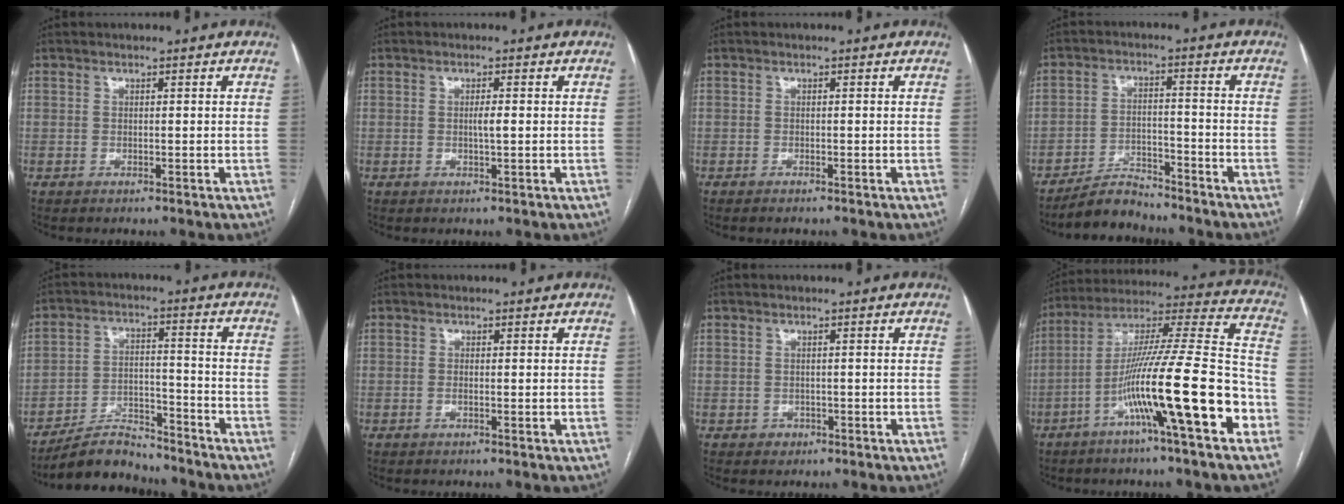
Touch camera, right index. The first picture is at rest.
{"total": 1.5, "force": [0.0, 0.1, 1.5], "torque": [-0.029, 0.000, 0.000]}
{"total": 0.8, "force": [-0.7, 0.1, 0.4], "torque": [-0.013, -0.002, -0.009]}
{"total": 5.8, "force": [-5.5, 1.5, 0.8], "torque": [-0.016, -0.002, -0.096]}
{"total": 8.3, "force": [-7.8, 2.2, 1.5], "torque": [-0.025, 0.010, -0.136]}
{"total": 0.9, "force": [-0.2, 0.1, 0.9], "torque": [-0.020, -0.002, -0.003]}
{"total": 1.4, "force": [-0.6, 1.2, 0.1], "torque": [0.000, 0.005, -0.007]}
{"total": 20.2, "force": [-8.3, 0.2, 18.5], "torque": [-0.297, -0.001, -0.145]}